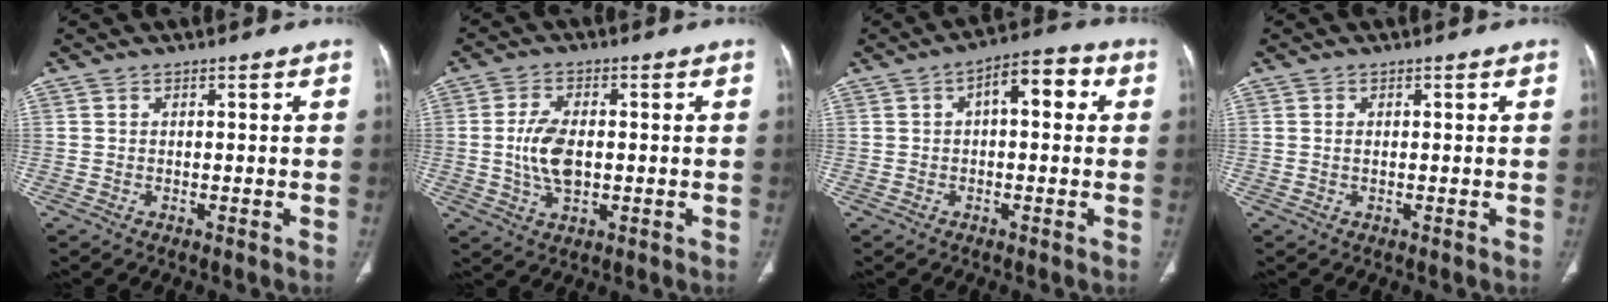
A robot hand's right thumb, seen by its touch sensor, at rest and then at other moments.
{"total": 7.9, "force": [-0.2, 4.3, 6.6], "torque": [-0.132, -0.001, -0.002]}
{"total": 7.5, "force": [1.6, 3.6, 6.4], "torque": [-0.070, 0.025, 0.014]}
{"total": 0.8, "force": [0.1, 0.4, 0.7], "torque": [-0.018, 0.000, 0.003]}